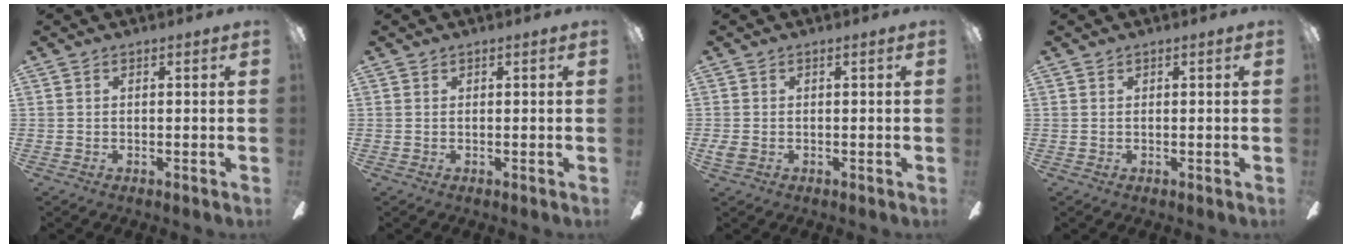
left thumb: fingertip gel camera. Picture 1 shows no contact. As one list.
[{"total": 0.0}, {"total": 1.8, "force": [-0.8, 1.1, 1.1], "torque": [-0.025, 0.001, -0.016]}, {"total": 0.0}]